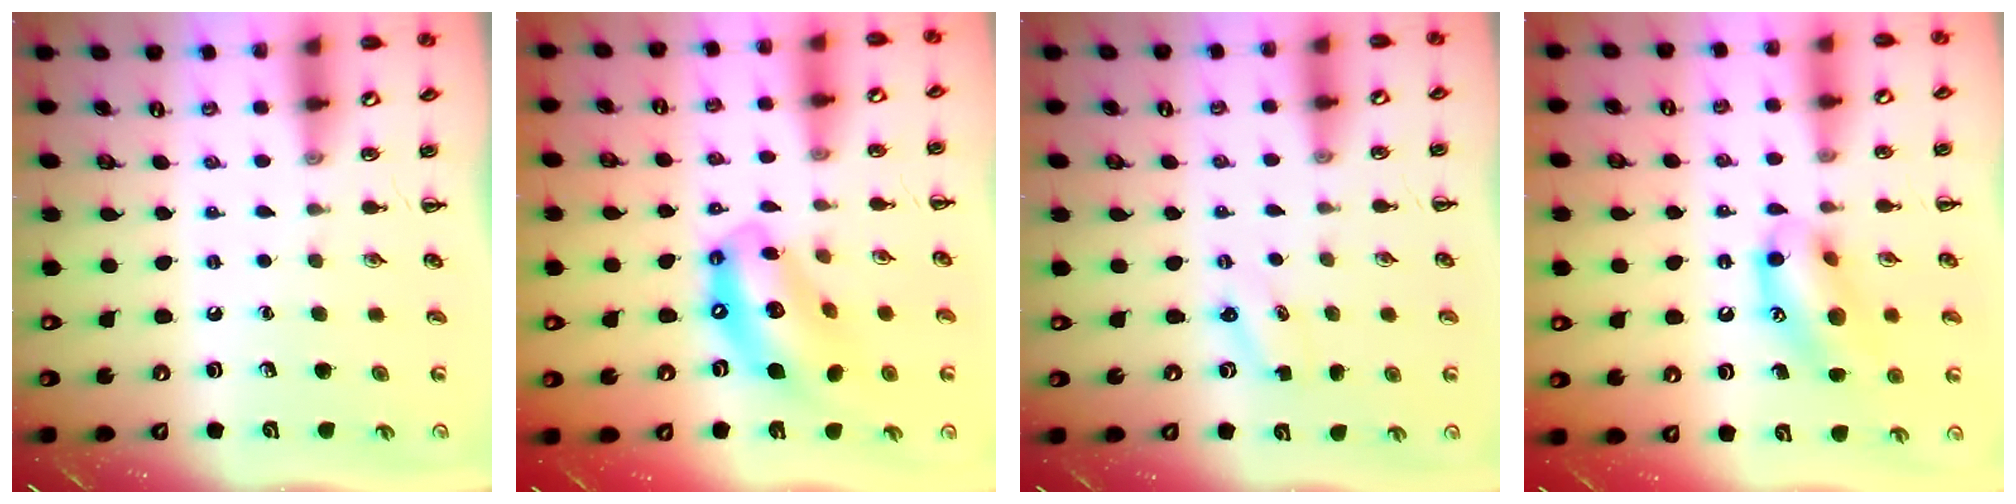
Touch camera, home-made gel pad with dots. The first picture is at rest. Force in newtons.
{"total": 13.9, "press": 13.4, "slide": 3.8}
{"total": 1.8, "press": 1.7, "slide": 0.5}
{"total": 14.2, "press": 14.0, "slide": 2.1}